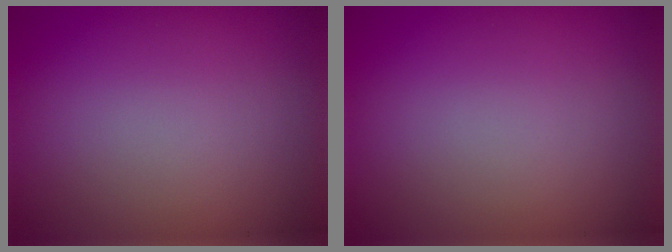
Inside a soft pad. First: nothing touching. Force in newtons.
{"total": 0.0}